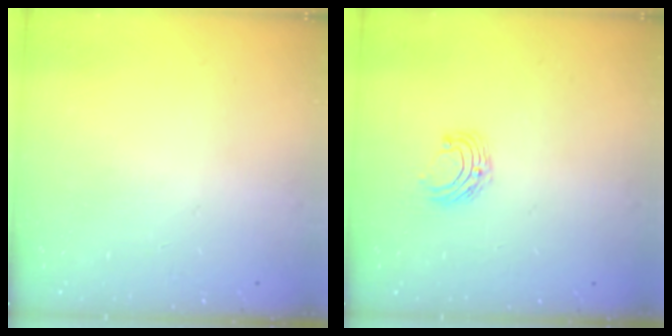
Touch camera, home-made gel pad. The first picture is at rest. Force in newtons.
{"total": 5.6, "press": 5.6, "slide": 0.5}